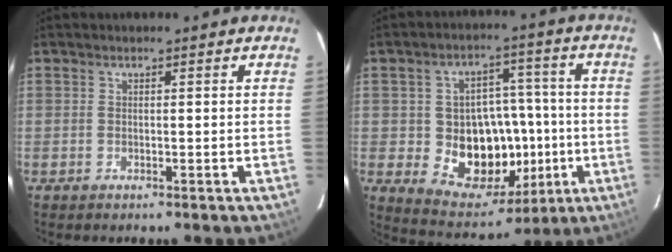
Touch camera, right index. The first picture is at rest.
{"total": 16.0, "force": [-2.8, 12.6, 9.5], "torque": [-0.180, 0.012, -0.017]}